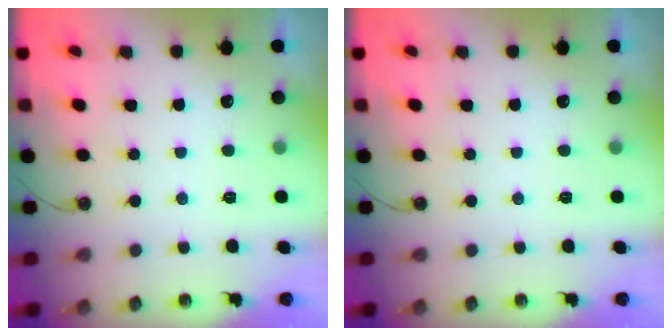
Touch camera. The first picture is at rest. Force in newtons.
{"total": 0.0}